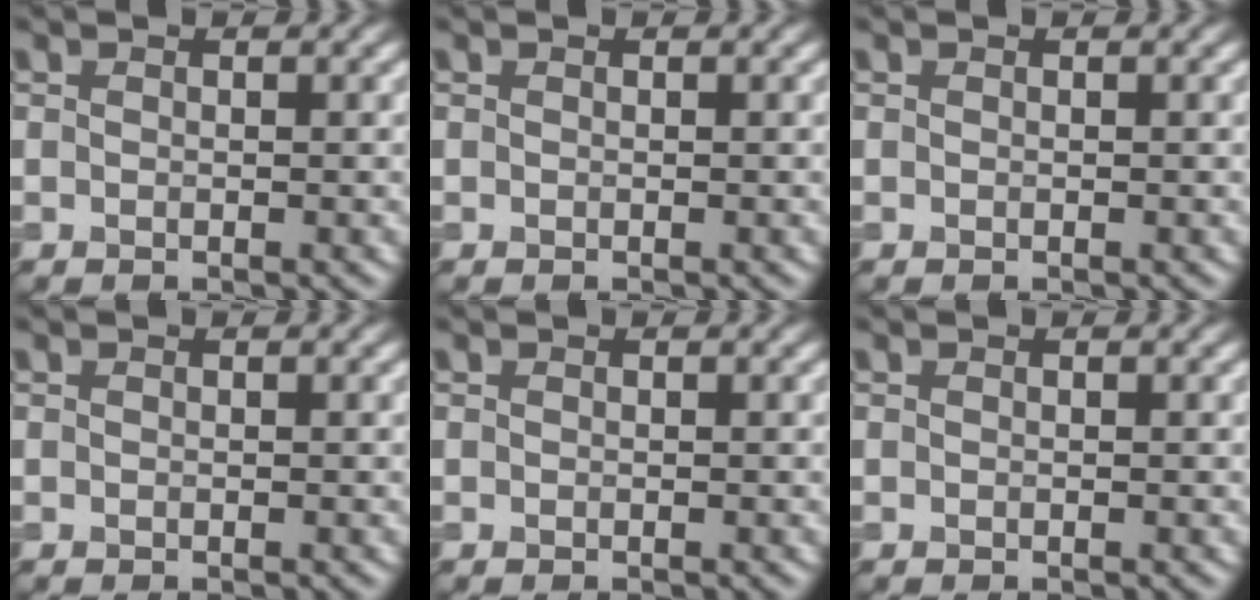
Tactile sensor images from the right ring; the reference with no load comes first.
{"total": 0.0}
{"total": 0.0}
{"total": 0.0}
{"total": 0.0}
{"total": 0.0}